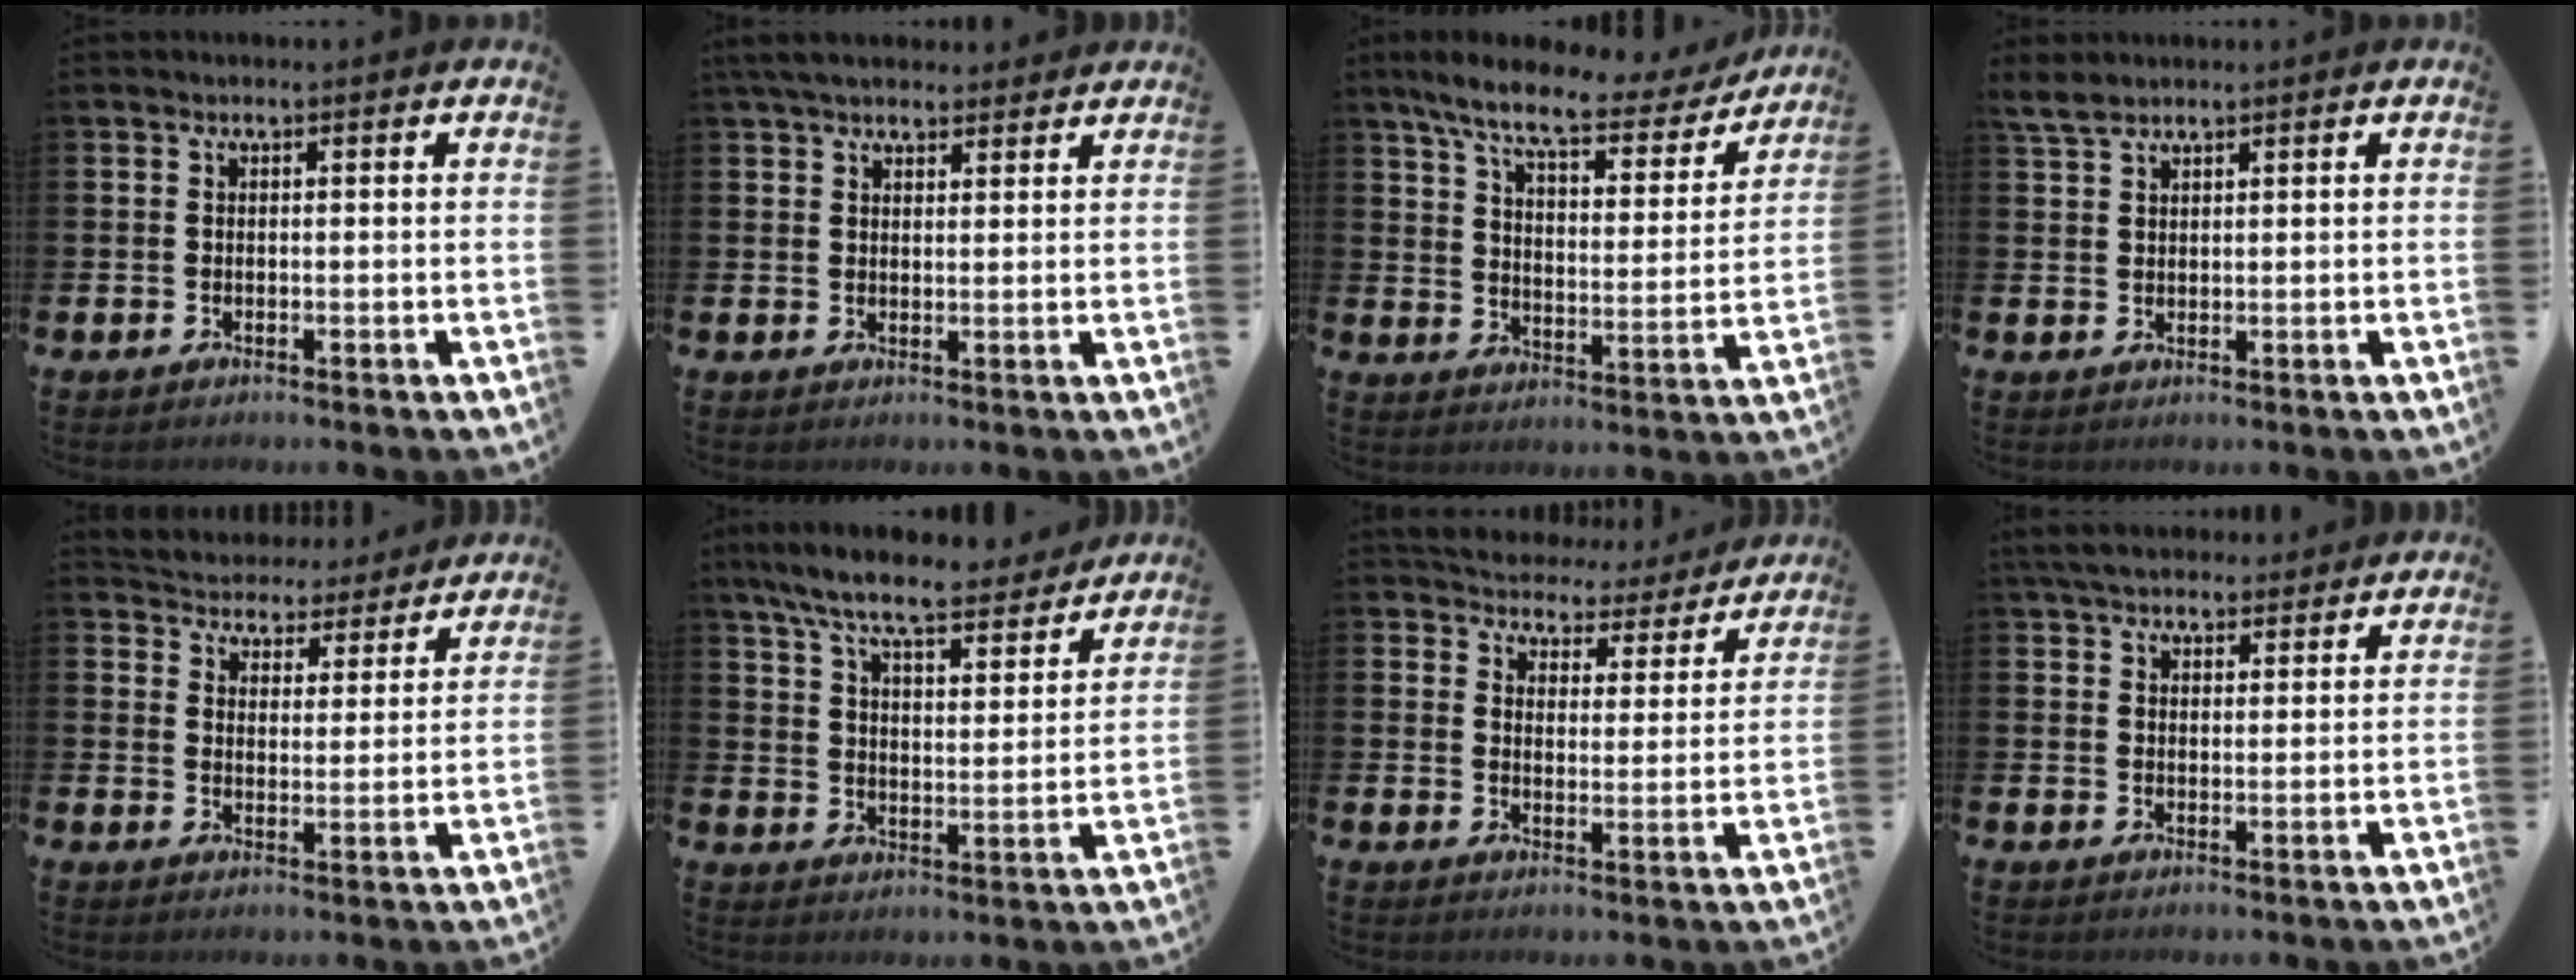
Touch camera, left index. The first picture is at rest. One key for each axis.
{"total": 4.8, "fx": 4.3, "fy": 1.6, "fz": 1.4, "tx": -0.035, "ty": -0.012, "tz": 0.080}
{"total": 8.7, "fx": 7.3, "fy": 1.8, "fz": 4.4, "tx": -0.107, "ty": -0.040, "tz": 0.121}
{"total": 2.9, "fx": 2.4, "fy": 1.0, "fz": 1.1, "tx": -0.022, "ty": -0.002, "tz": 0.044}
{"total": 4.6, "fx": 4.4, "fy": 1.2, "fz": -0.5, "tx": -0.012, "ty": -0.042, "tz": 0.075}
{"total": 8.9, "fx": 8.0, "fy": 1.1, "fz": 3.7, "tx": -0.094, "ty": -0.048, "tz": 0.138}
{"total": 4.8, "fx": 4.5, "fy": 1.6, "fz": -0.1, "tx": -0.021, "ty": -0.042, "tz": 0.075}
{"total": 5.1, "fx": 4.7, "fy": 1.5, "fz": 1.2, "tx": -0.033, "ty": -0.014, "tz": 0.087}